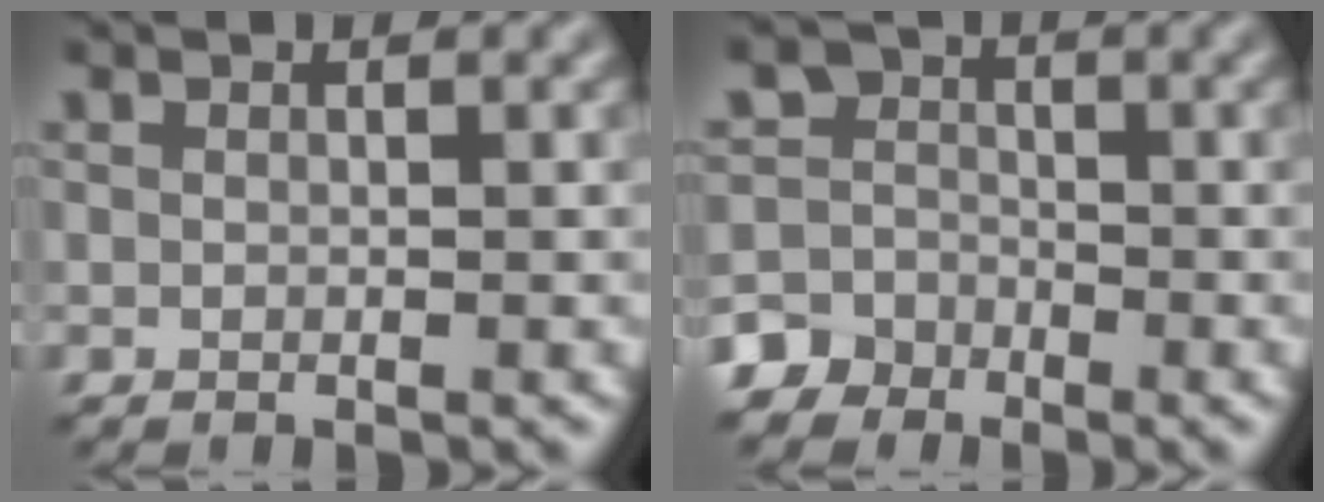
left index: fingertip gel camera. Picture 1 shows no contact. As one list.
[{"total": 5.7, "force": [-3.5, 4.4, 0.8], "torque": [0.006, -0.002, -0.074]}]